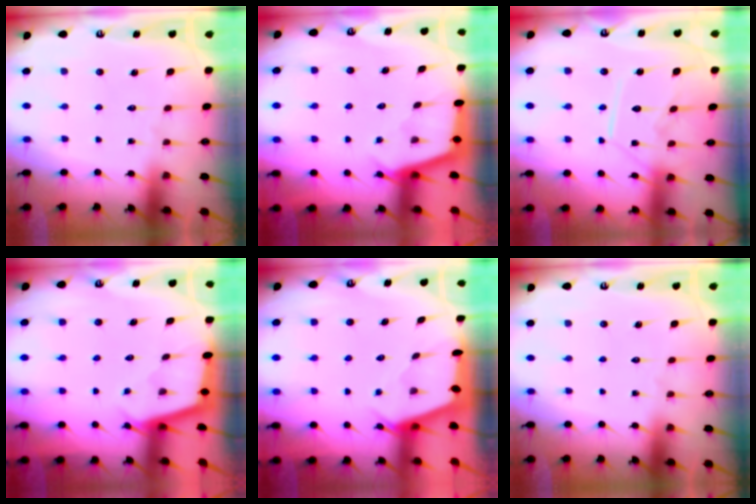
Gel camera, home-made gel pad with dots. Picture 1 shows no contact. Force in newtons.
{"total": 2.9, "press": 2.9, "slide": 0.3}
{"total": 10.4, "press": 10.3, "slide": 0.8}
{"total": 2.1, "press": 2.1, "slide": 0.2}
{"total": 2.4, "press": 2.4, "slide": 0.3}
{"total": 0.0}